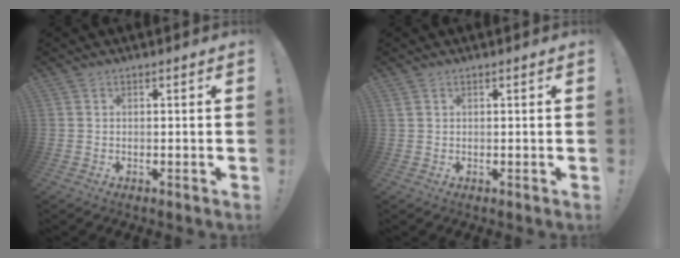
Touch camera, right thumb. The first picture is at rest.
{"total": 0.7, "force": [0.4, 0.3, 0.4], "torque": [-0.012, 0.001, 0.008]}